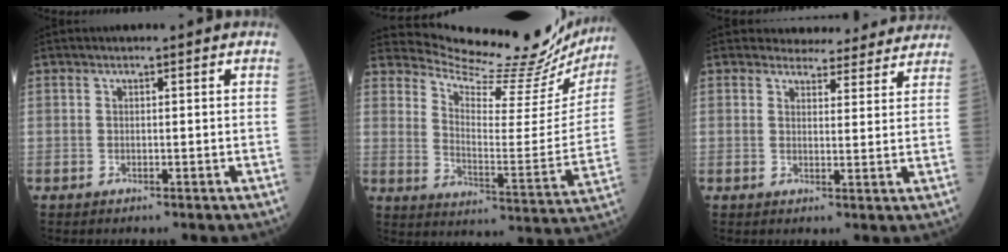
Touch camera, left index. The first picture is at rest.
{"total": 21.4, "force": [20.8, 3.2, 4.0], "torque": [-0.061, -0.093, 0.255]}
{"total": 8.6, "force": [8.1, 2.8, 0.5], "torque": [0.022, -0.002, 0.074]}